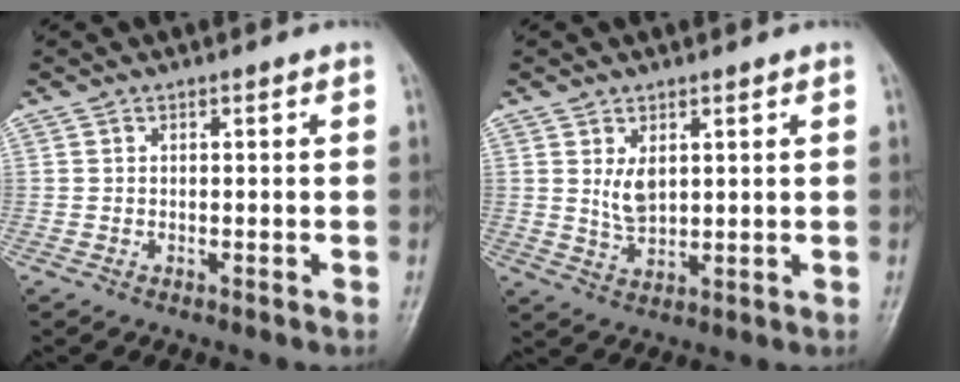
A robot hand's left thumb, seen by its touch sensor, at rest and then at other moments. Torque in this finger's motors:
{"motor_torque": [1.31, 0.55, 1.02, -0.15, 0.02]}